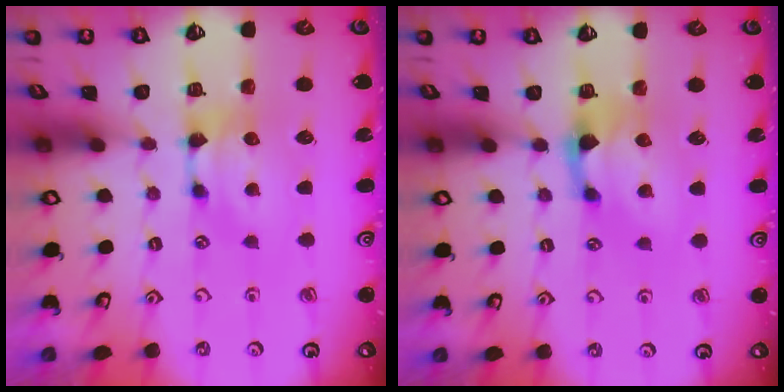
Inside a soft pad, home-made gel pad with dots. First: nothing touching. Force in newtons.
{"total": 1.5, "press": 0.7, "slide": 1.3}